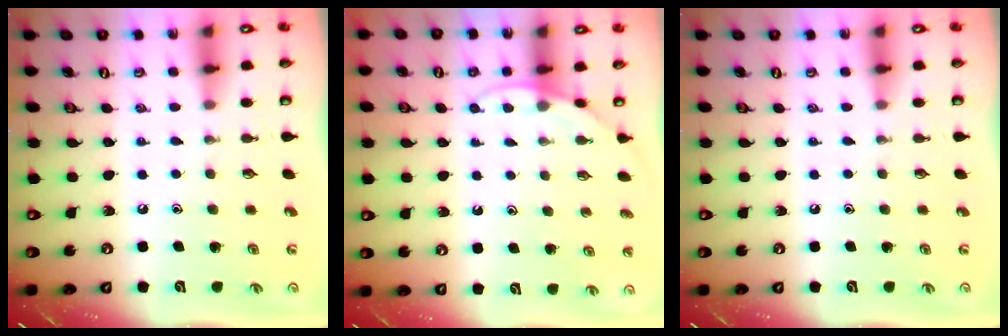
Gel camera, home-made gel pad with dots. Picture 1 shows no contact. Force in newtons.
{"total": 6.4, "press": 6.4, "slide": 0.3}
{"total": 0.0}